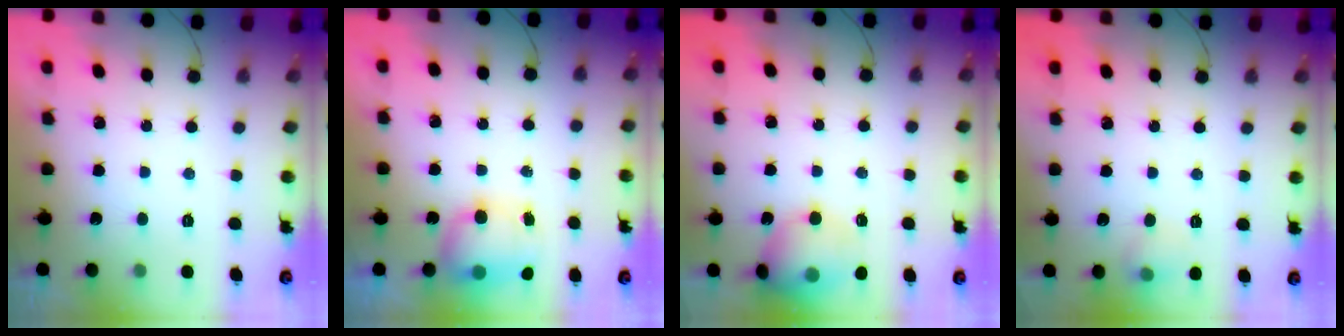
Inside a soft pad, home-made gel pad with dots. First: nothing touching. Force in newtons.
{"total": 7.4, "press": 7.3, "slide": 1.0}
{"total": 13.1, "press": 12.9, "slide": 2.1}
{"total": 6.7, "press": 6.7, "slide": 0.7}